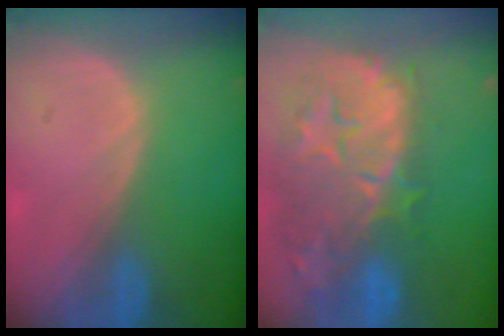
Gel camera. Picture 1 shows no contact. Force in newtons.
{"total": 14.0, "press": 11.9, "slide": 7.4}